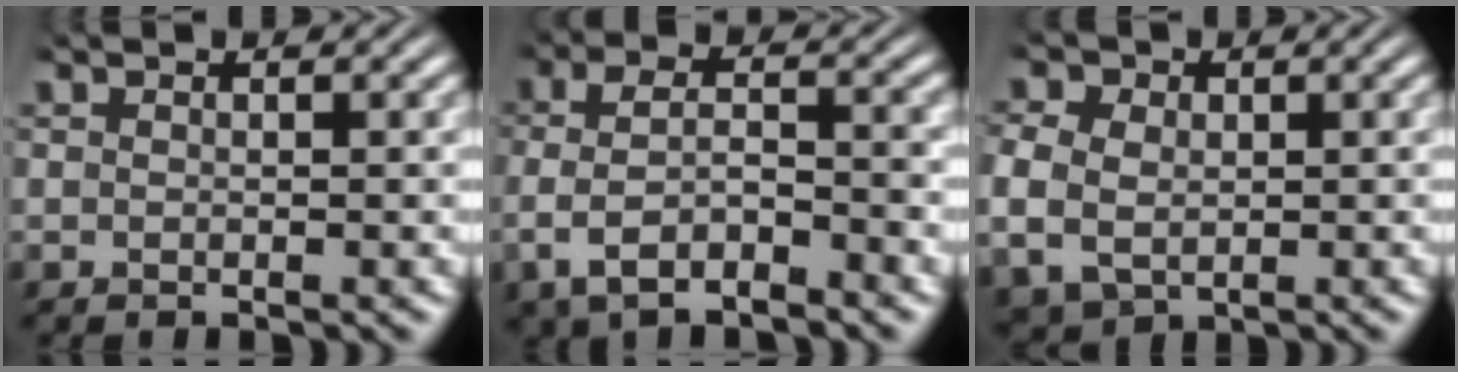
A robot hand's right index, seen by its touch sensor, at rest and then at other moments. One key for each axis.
{"total": 5.1, "fx": -1.8, "fy": 3.3, "fz": 3.4, "tx": -0.081, "ty": -0.013, "tz": -0.028}
{"total": 5.1, "fx": 0.5, "fy": 4.4, "fz": 2.4, "tx": -0.068, "ty": -0.014, "tz": 0.019}